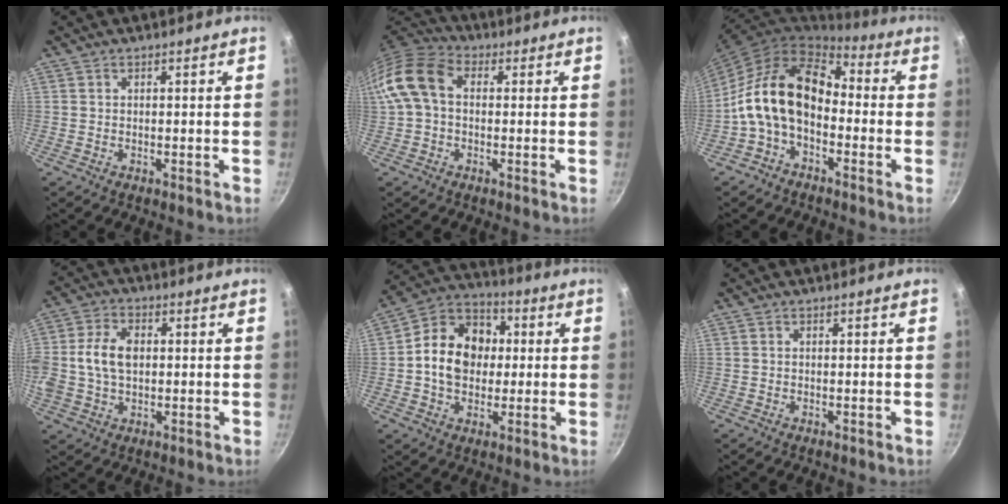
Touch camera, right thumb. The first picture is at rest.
{"total": 10.8, "force": [0.9, 7.6, 7.6], "torque": [-0.137, 0.029, -0.003]}
{"total": 15.2, "force": [-2.2, 10.0, 11.2], "torque": [-0.182, 0.048, -0.058]}
{"total": 10.1, "force": [0.6, 6.9, 7.4], "torque": [-0.138, 0.021, 0.004]}
{"total": 14.4, "force": [0.6, 11.4, 8.8], "torque": [-0.114, 0.025, -0.008]}
{"total": 0.0}